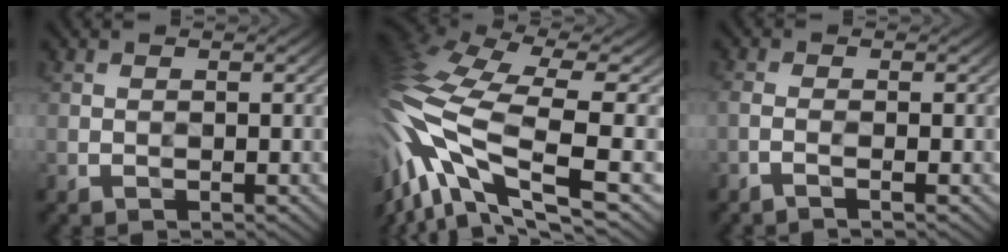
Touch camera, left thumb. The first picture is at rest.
{"total": 16.5, "force": [-3.1, 6.2, 14.9], "torque": [-0.371, -0.006, -0.049]}
{"total": 1.5, "force": [-0.8, 0.2, 1.3], "torque": [-0.027, 0.006, -0.026]}